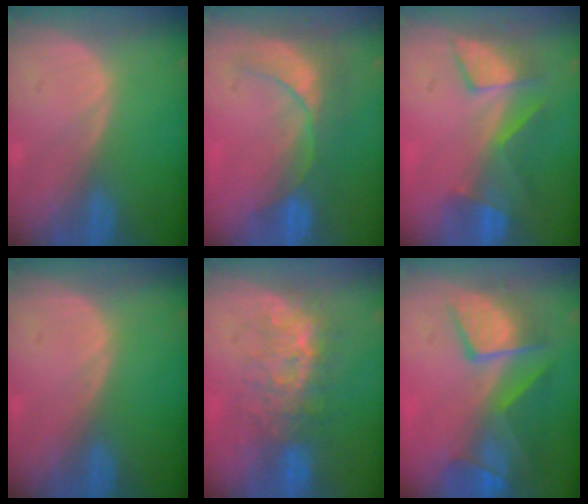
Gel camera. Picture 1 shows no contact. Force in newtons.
{"total": 9.0, "press": 7.8, "slide": 4.6}
{"total": 7.3, "press": 6.9, "slide": 2.5}
{"total": 0.0}
{"total": 7.7, "press": 7.3, "slide": 2.3}
{"total": 9.6, "press": 8.7, "slide": 4.1}